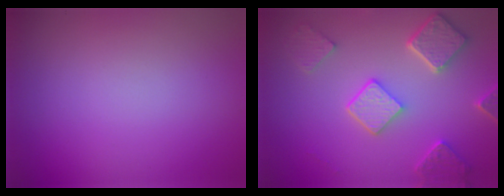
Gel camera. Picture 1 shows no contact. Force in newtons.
{"total": 5.0, "press": 3.9, "slide": 3.1}